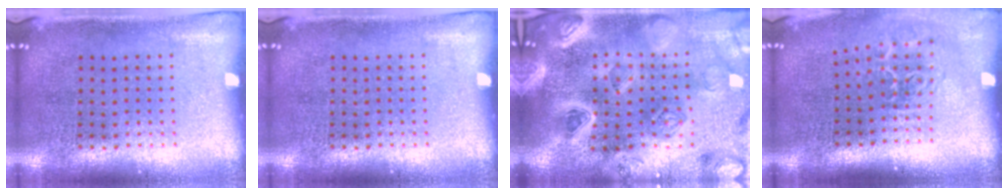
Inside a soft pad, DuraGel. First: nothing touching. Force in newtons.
{"total": 0.0}
{"total": 4.6, "press": 4.0, "slide": 2.2}
{"total": 1.9, "press": 1.2, "slide": 1.4}